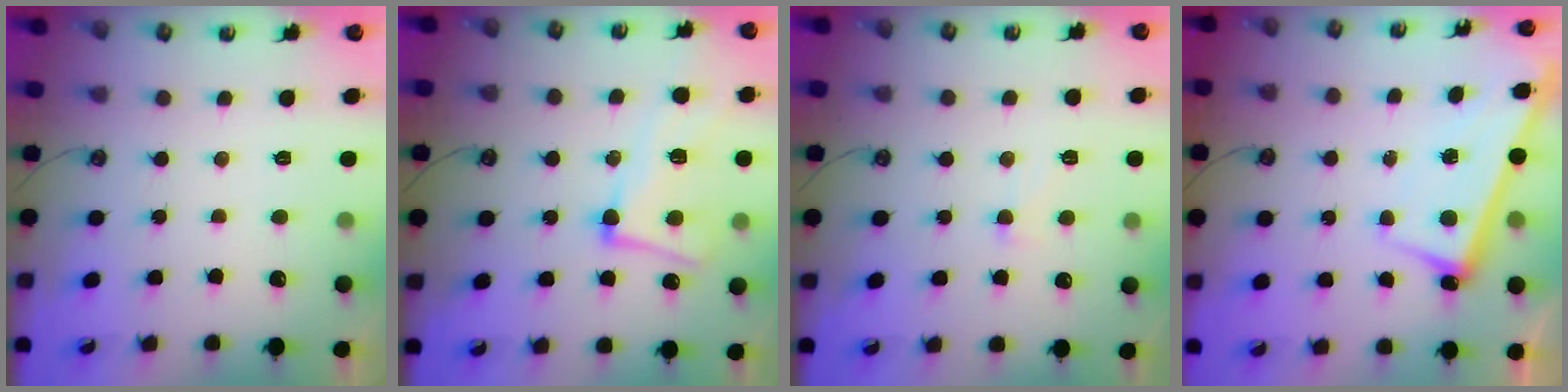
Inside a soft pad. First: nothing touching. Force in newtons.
{"total": 8.0, "press": 7.6, "slide": 2.3}
{"total": 0.8, "press": 0.2, "slide": 0.8}
{"total": 2.8, "press": 2.7, "slide": 0.4}